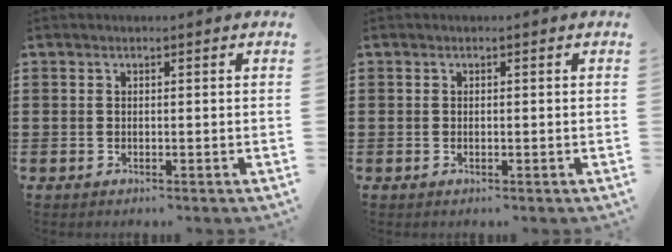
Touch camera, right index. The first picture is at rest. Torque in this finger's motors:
{"motor_torque": [0.90, 1.23, 0.01, 0.00]}